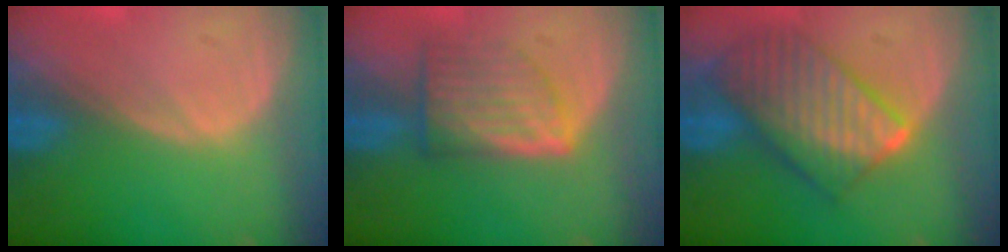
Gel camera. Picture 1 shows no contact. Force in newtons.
{"total": 6.6, "press": 6.1, "slide": 2.5}
{"total": 10.2, "press": 10.2, "slide": 0.8}